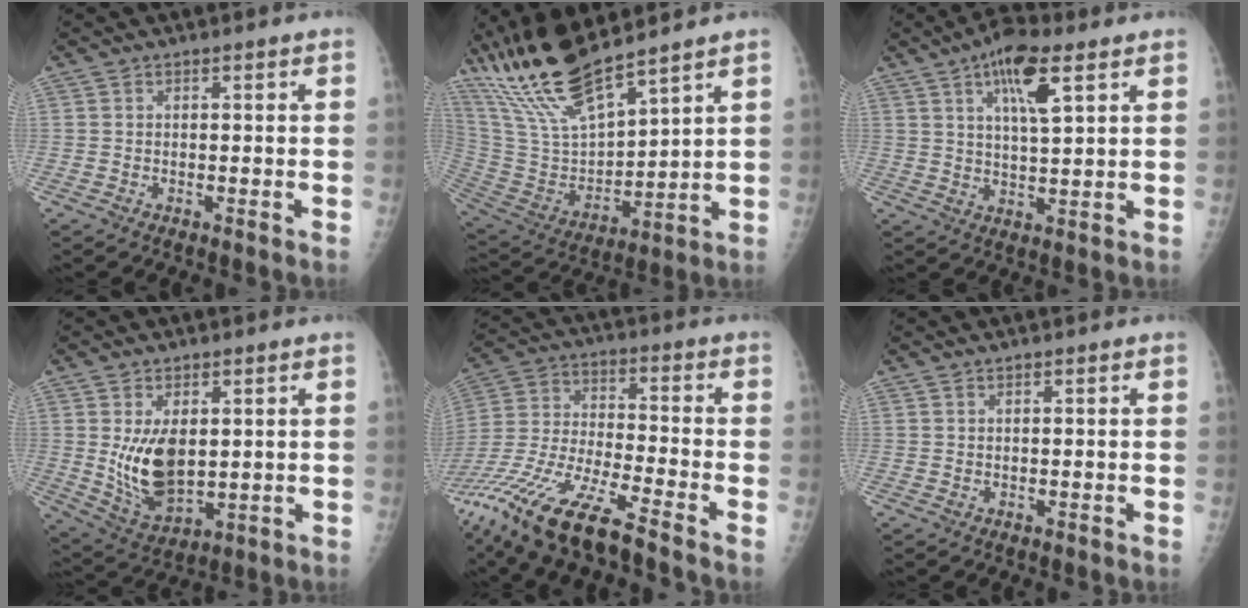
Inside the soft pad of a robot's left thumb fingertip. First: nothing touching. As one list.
[{"total": 17.6, "force": [14.5, 3.4, 9.5], "torque": [-0.175, -0.065, 0.298]}, {"total": 9.8, "force": [4.8, 3.0, 7.9], "torque": [-0.128, -0.016, 0.082]}, {"total": 10.7, "force": [1.2, 6.1, 8.6], "torque": [-0.140, -0.020, 0.042]}, {"total": 18.8, "force": [-14.0, 2.5, 12.4], "torque": [-0.293, 0.008, -0.271]}, {"total": 0.0}]